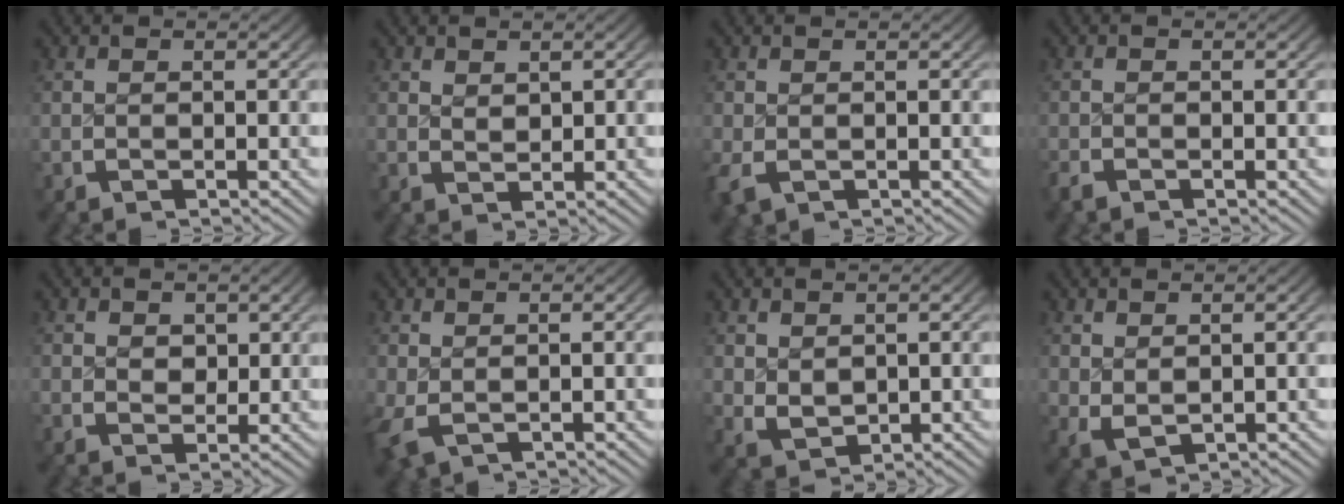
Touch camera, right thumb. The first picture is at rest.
{"total": 1.1, "force": [1.0, 0.4, 0.3], "torque": [0.003, -0.004, 0.026]}
{"total": 1.4, "force": [-0.5, 1.0, 0.8], "torque": [-0.020, -0.009, -0.001]}
{"total": 1.0, "force": [-1.0, 0.4, 0.1], "torque": [-0.002, -0.004, -0.022]}
{"total": 1.8, "force": [1.1, 1.2, 0.7], "torque": [-0.008, -0.019, 0.030]}
{"total": 1.4, "force": [-0.1, 0.9, 1.1], "torque": [-0.022, -0.007, 0.009]}
{"total": 2.5, "force": [0.6, 1.9, 1.6], "torque": [-0.028, -0.015, 0.027]}
{"total": 2.2, "force": [0.5, 1.5, 1.5], "torque": [-0.028, -0.013, 0.024]}